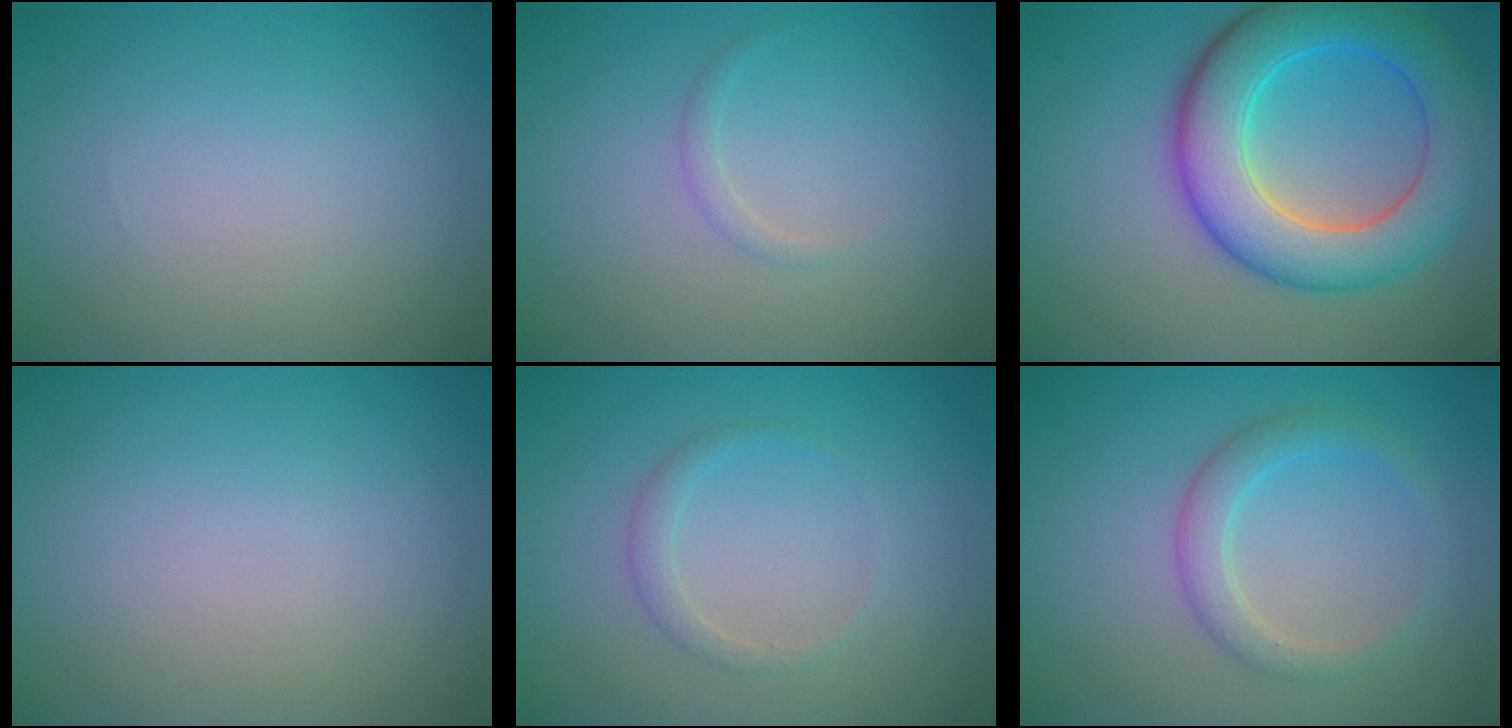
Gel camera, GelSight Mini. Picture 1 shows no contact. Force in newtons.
{"total": 0.7, "press": 0.7, "slide": 0.0}
{"total": 8.5, "press": 8.5, "slide": 0.1}
{"total": 0.0}
{"total": 1.4, "press": 1.4, "slide": 0.1}
{"total": 2.5, "press": 2.5, "slide": 0.1}